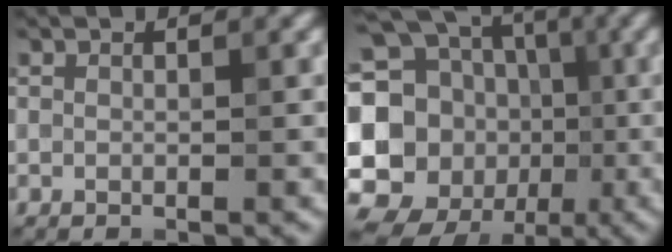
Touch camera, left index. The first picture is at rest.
{"total": 19.0, "force": [-2.7, 17.1, 7.8], "torque": [-0.177, 0.010, -0.080]}